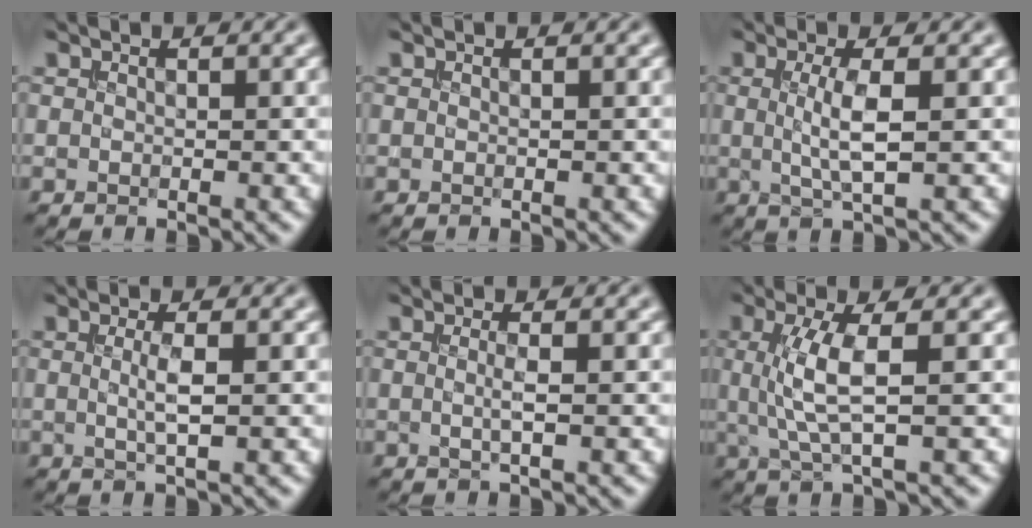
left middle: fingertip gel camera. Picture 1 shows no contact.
{"total": 0.0}
{"total": 3.0, "force": [0.1, 0.4, 3.0], "torque": [-0.063, -0.002, 0.003]}
{"total": 1.9, "force": [0.0, 0.2, 1.8], "torque": [-0.038, 0.001, 0.000]}
{"total": 1.1, "force": [-0.2, 0.0, 1.1], "torque": [-0.024, -0.001, -0.005]}
{"total": 4.2, "force": [0.4, 0.8, 4.1], "torque": [-0.092, 0.000, 0.014]}